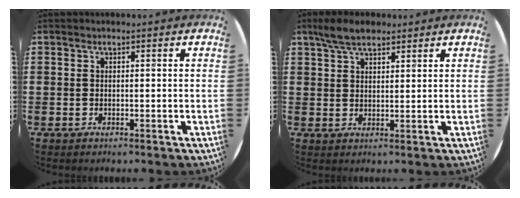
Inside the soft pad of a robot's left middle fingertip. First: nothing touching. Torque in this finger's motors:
{"motor_torque": [0.39, -0.47, 0.03, -0.01]}